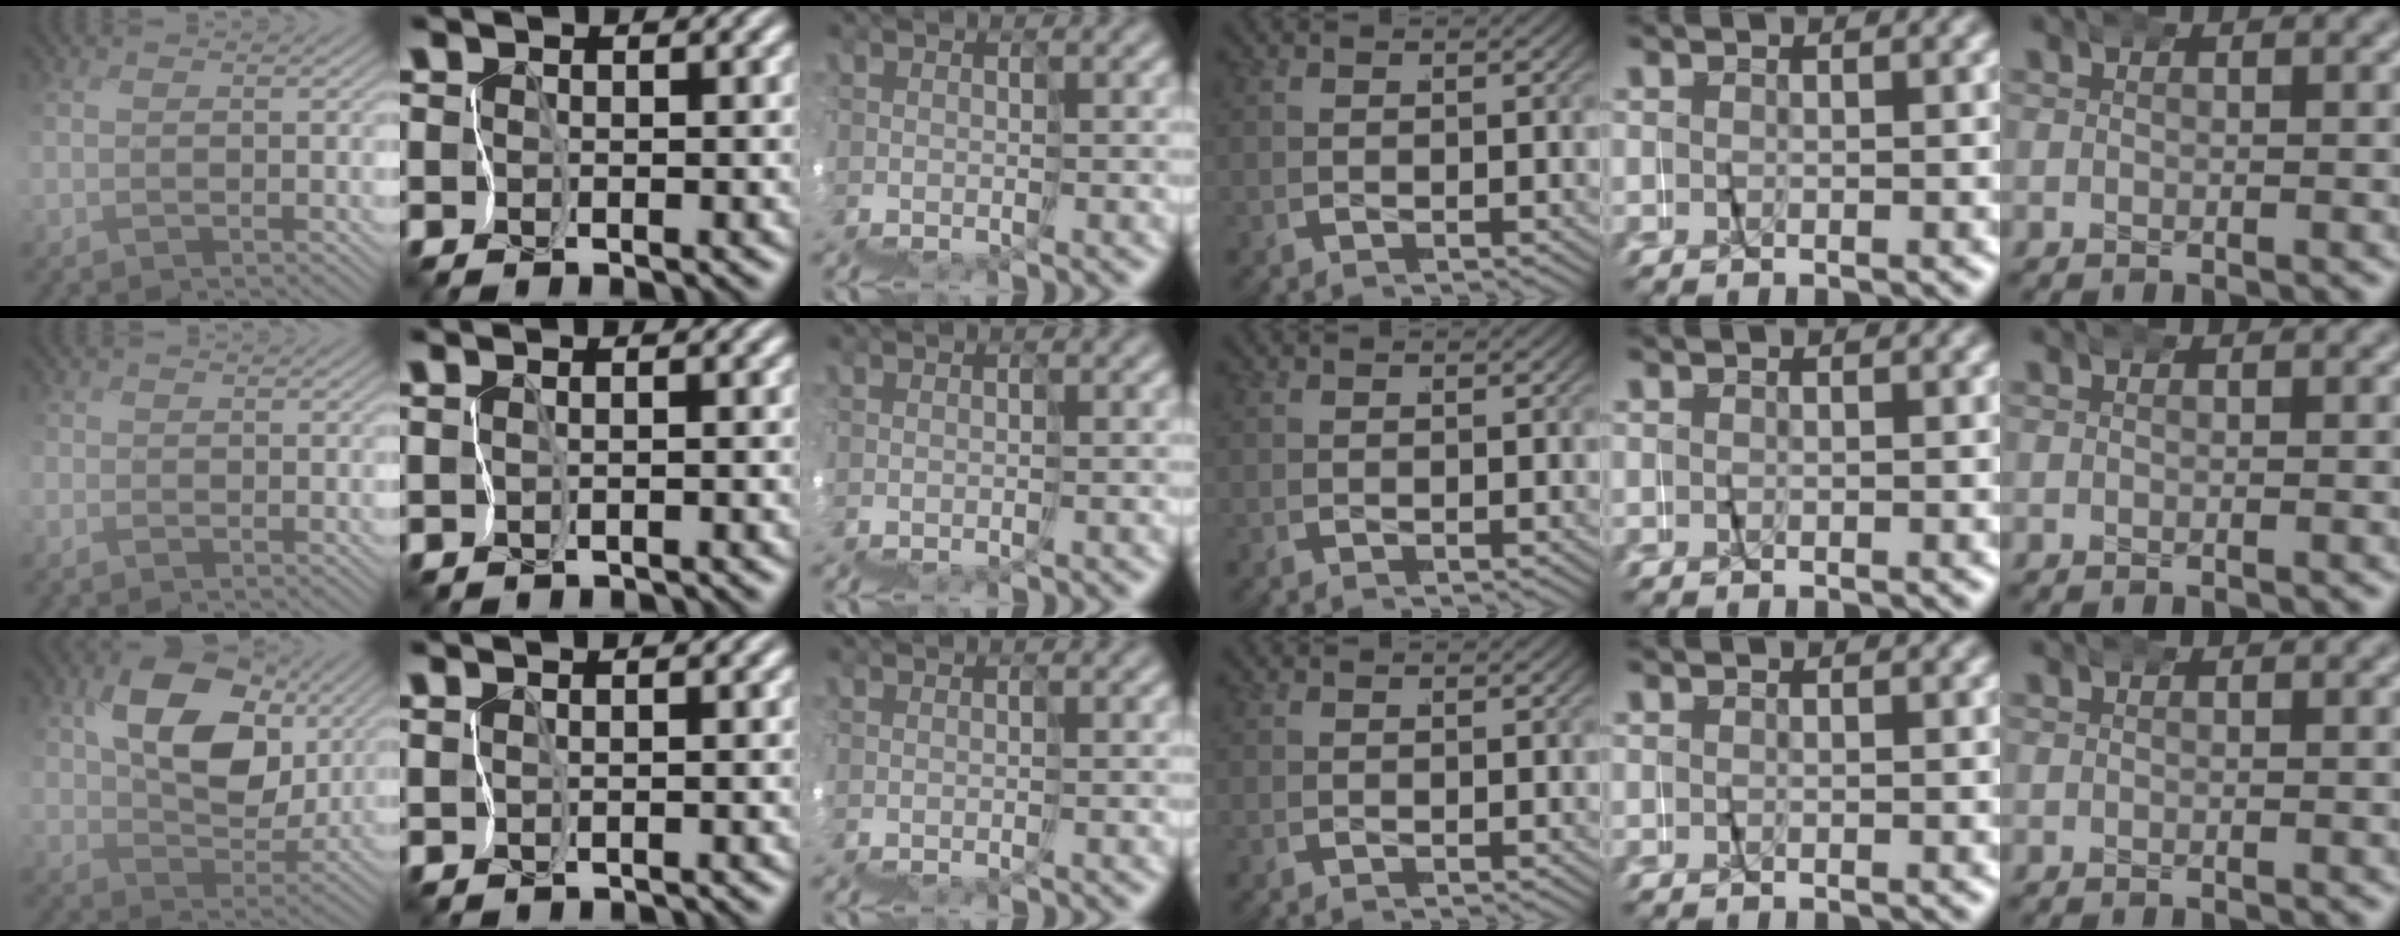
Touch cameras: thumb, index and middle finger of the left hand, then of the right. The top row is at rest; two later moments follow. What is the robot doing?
{"motion": "wrap", "object": "napkin"}